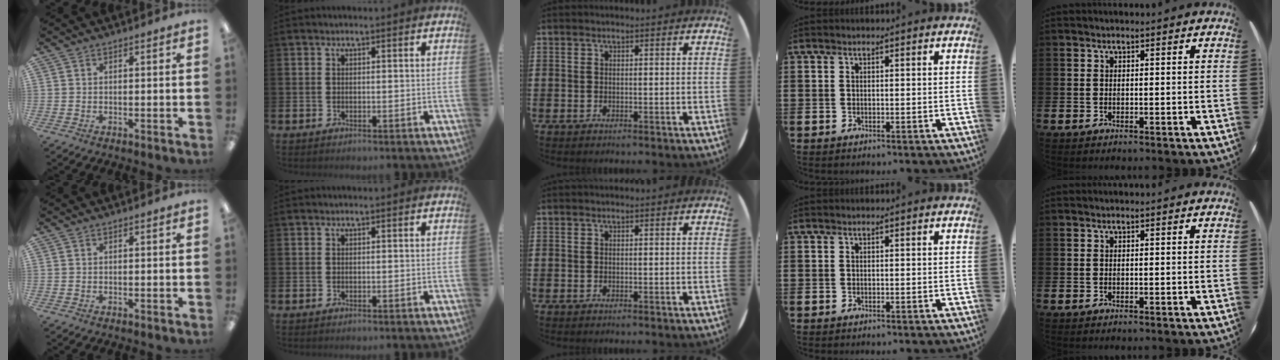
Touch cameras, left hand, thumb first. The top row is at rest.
{}